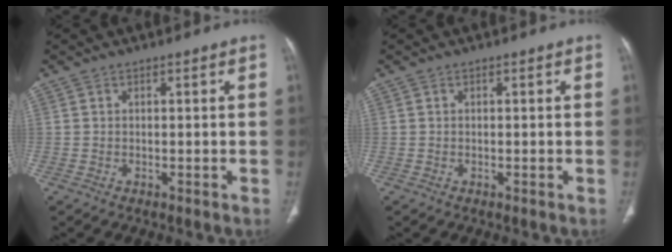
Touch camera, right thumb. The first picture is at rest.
{"total": 0.0}